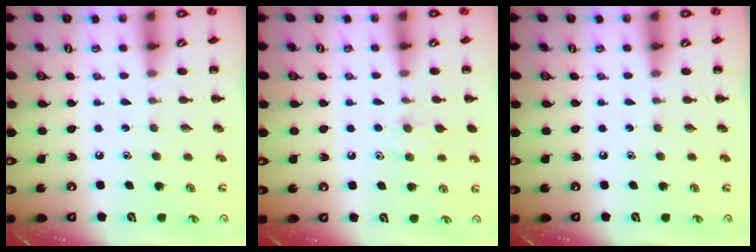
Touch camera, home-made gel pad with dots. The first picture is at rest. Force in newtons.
{"total": 6.1, "press": 5.8, "slide": 1.9}
{"total": 0.0}